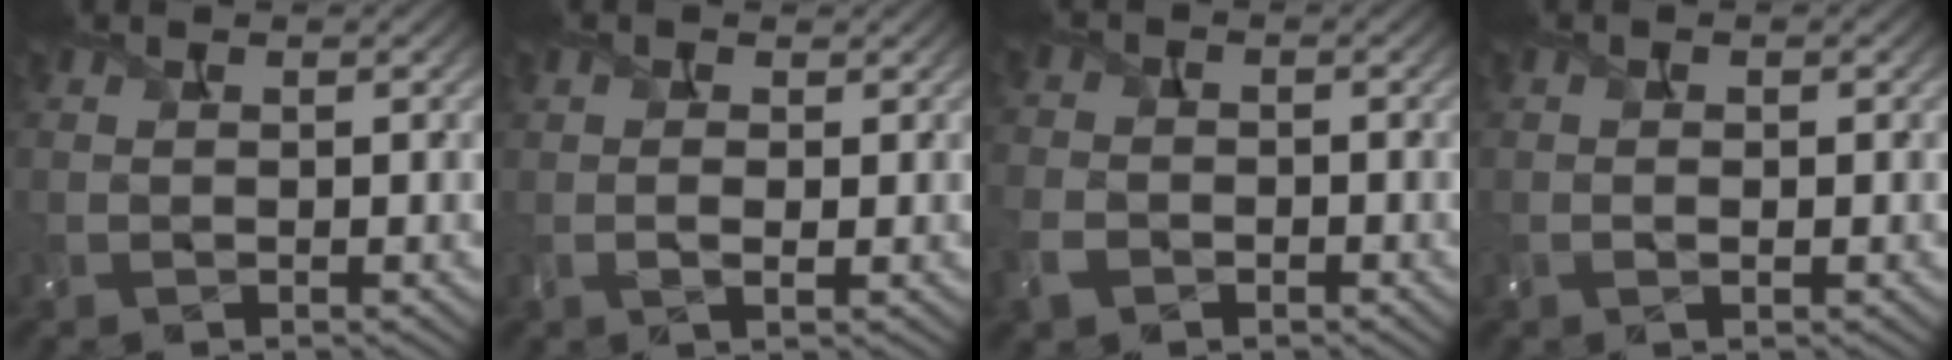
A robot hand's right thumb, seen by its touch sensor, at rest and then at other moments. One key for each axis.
{"total": 1.8, "fx": 0.4, "fy": 0.9, "fz": 1.5, "tx": -0.033, "ty": 0.002, "tz": 0.006}
{"total": 3.9, "fx": -1.9, "fy": 2.8, "fz": 1.9, "tx": -0.055, "ty": -0.008, "tz": -0.049}
{"total": 1.2, "fx": -0.1, "fy": 0.5, "fz": 1.0, "tx": -0.020, "ty": 0.002, "tz": -0.001}